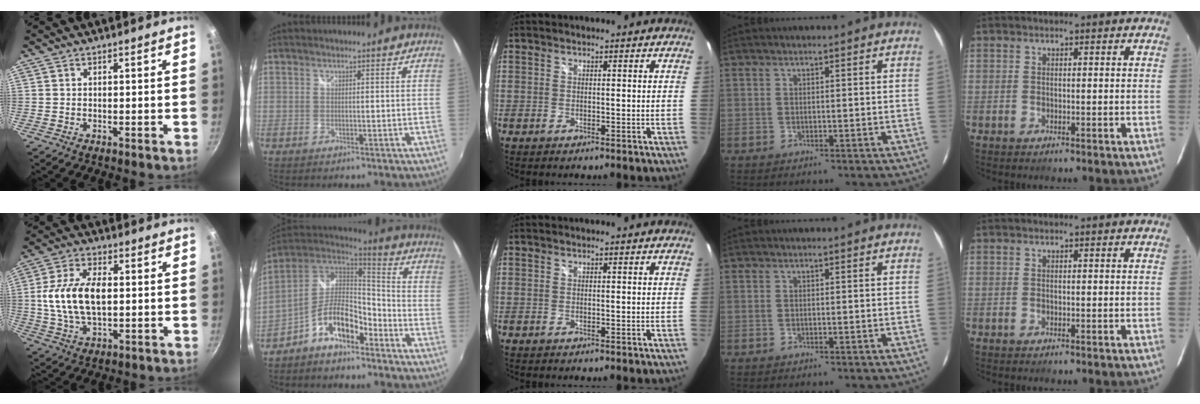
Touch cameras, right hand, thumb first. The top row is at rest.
{"thumb": {"total": 13.2, "force": [0.5, 7.5, 10.9], "torque": [-0.201, 0.015, 0.005]}, "index": {"total": 12.6, "force": [-6.9, 6.0, 8.7], "torque": [-0.174, 0.018, -0.124]}}